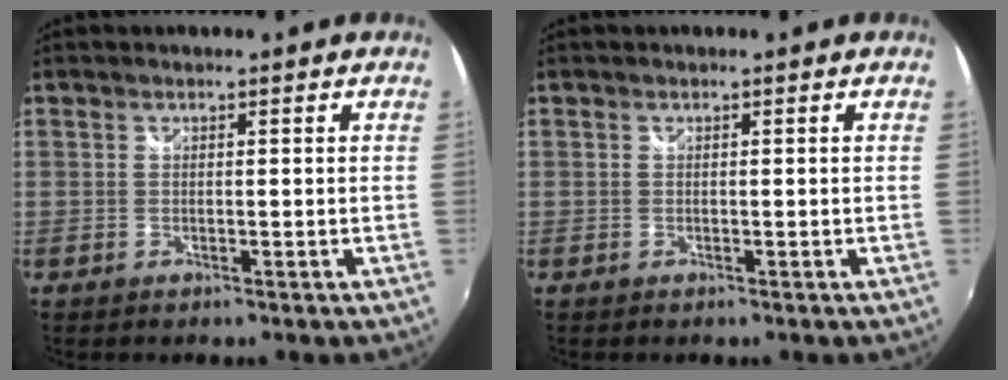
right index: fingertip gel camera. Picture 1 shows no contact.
{"total": 0.0}